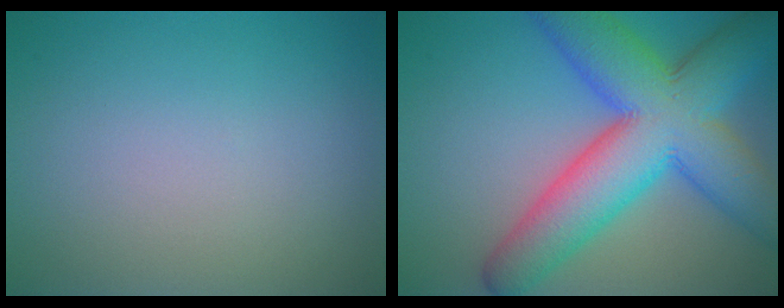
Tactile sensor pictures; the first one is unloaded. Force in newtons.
{"total": 12.1, "press": 12.1, "slide": 0.5}